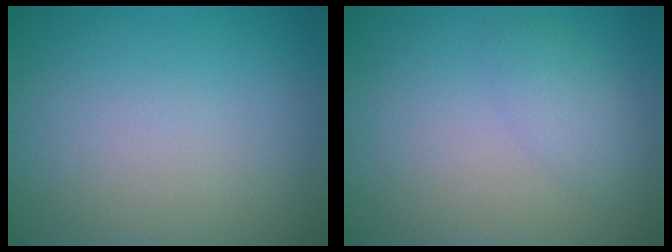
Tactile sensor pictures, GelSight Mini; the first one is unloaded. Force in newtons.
{"total": 2.0, "press": 2.0, "slide": 0.2}